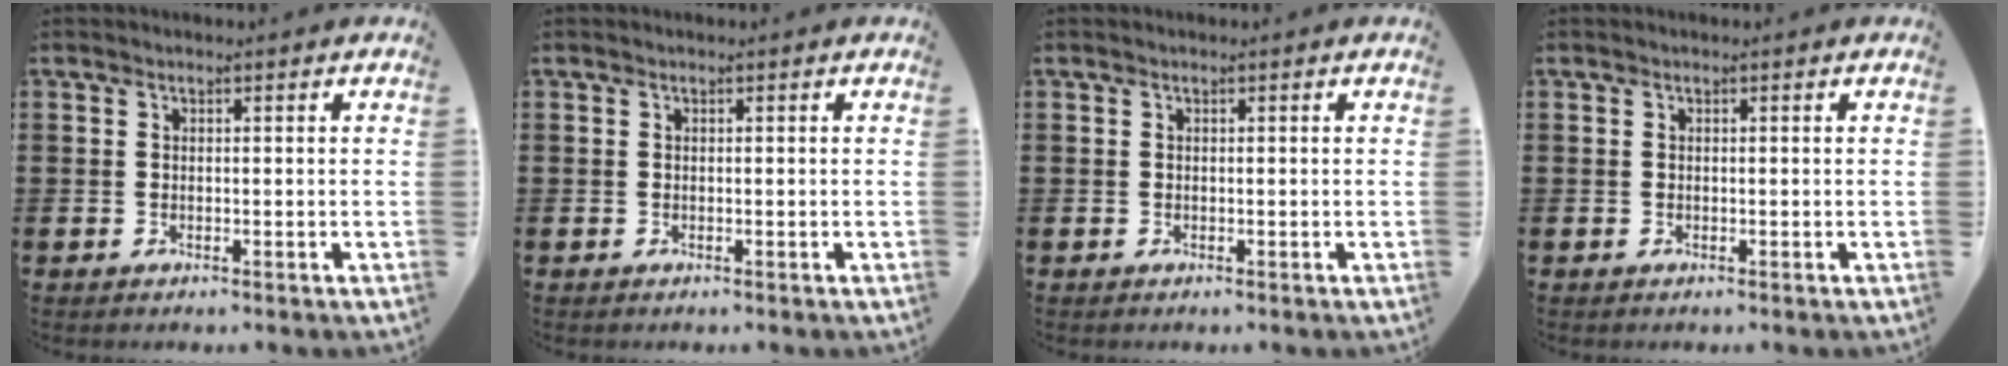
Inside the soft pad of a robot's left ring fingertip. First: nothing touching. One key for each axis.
{"total": 0.0}
{"total": 0.0}
{"total": 0.0}